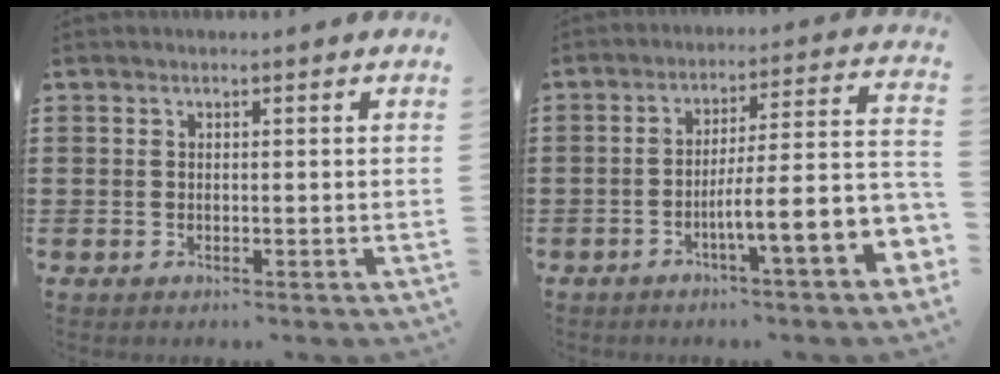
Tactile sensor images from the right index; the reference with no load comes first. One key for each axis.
{"total": 8.5, "fx": -3.1, "fy": 0.5, "fz": 7.9, "tx": -0.130, "ty": -0.033, "tz": -0.062}